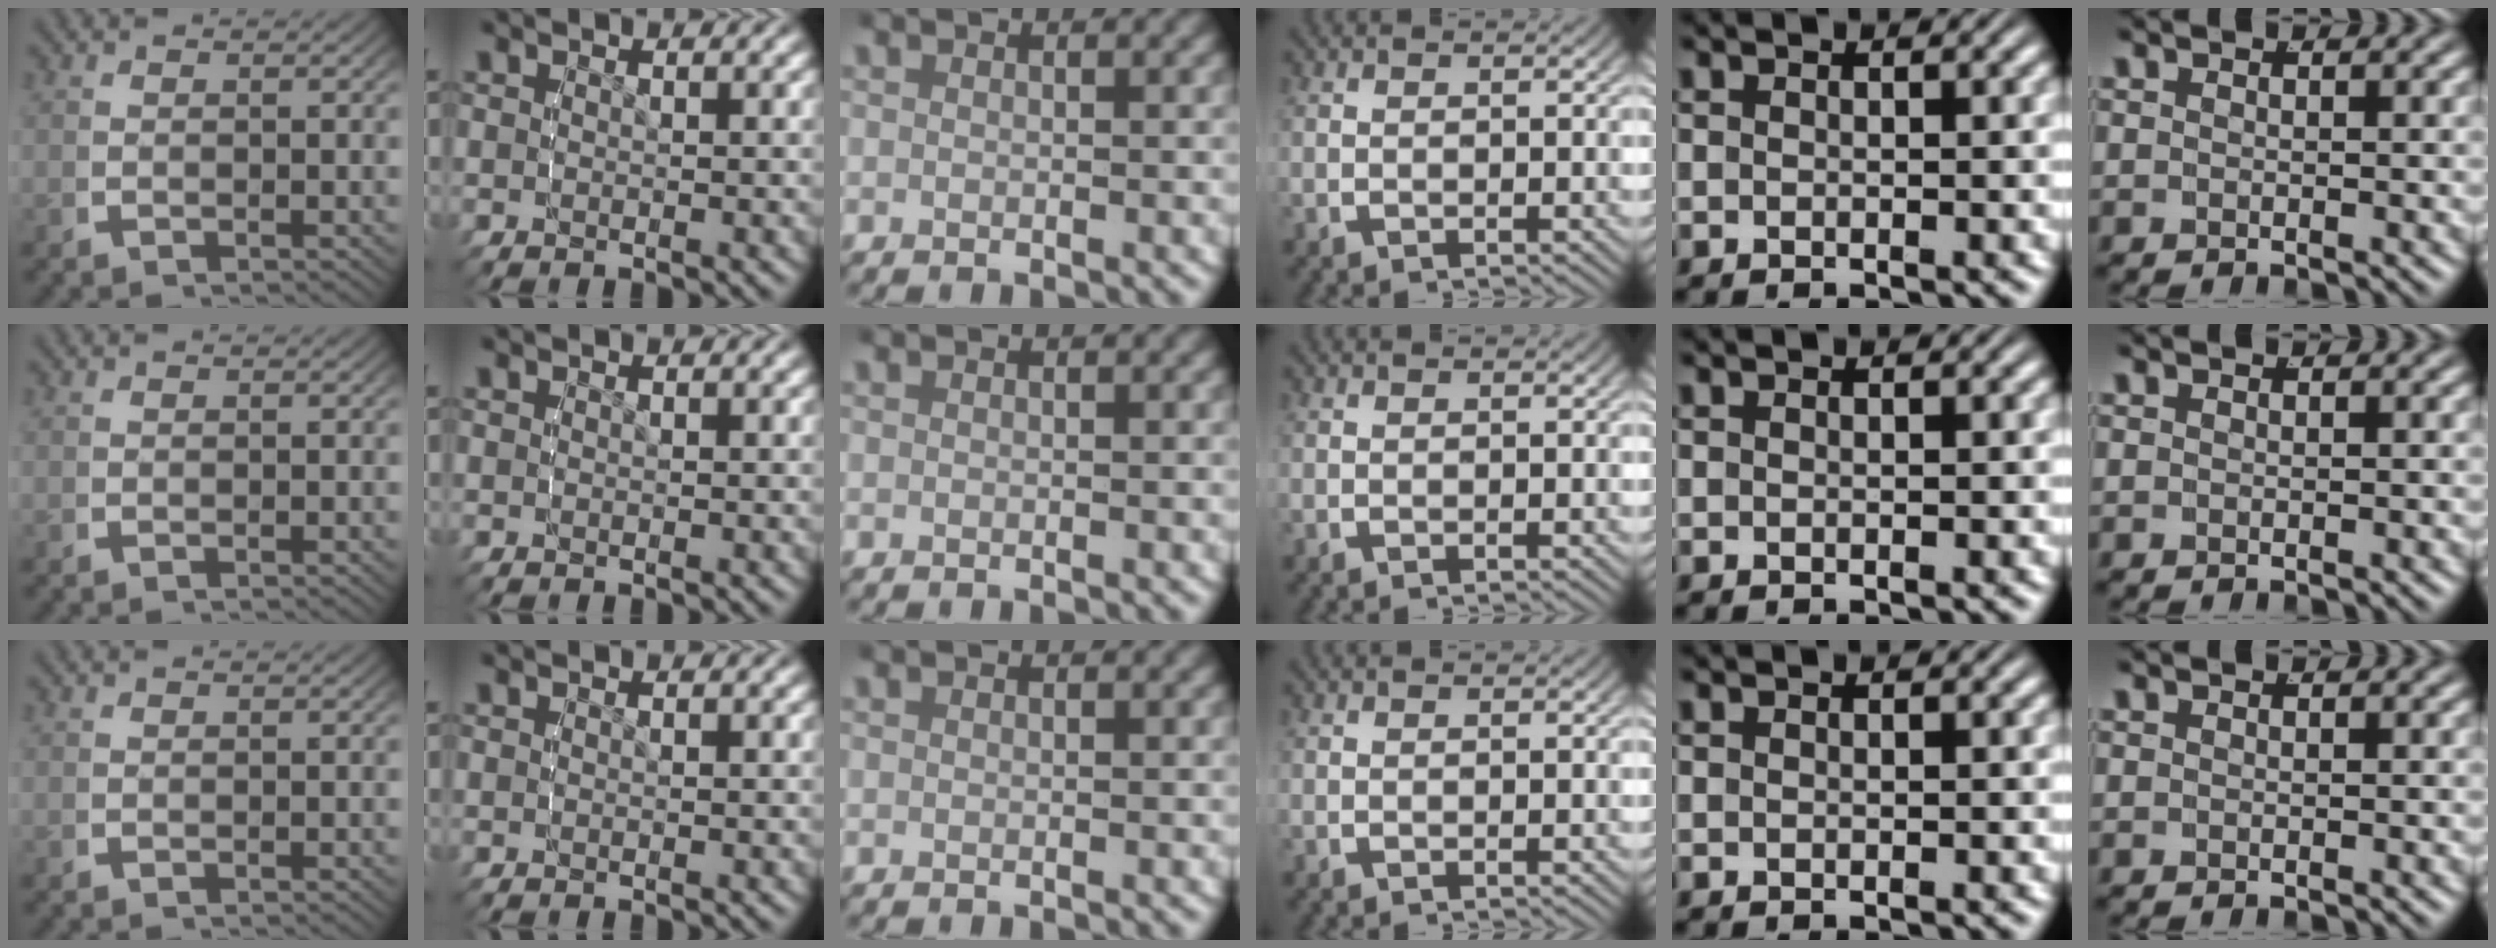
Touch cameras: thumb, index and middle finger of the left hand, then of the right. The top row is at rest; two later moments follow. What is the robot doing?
{"motion": "lift_and_place", "object": "tape"}